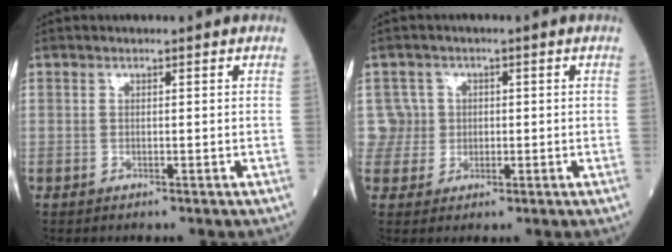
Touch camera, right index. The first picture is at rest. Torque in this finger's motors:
{"motor_torque": [0.05, 0.08, -0.07, -0.05]}